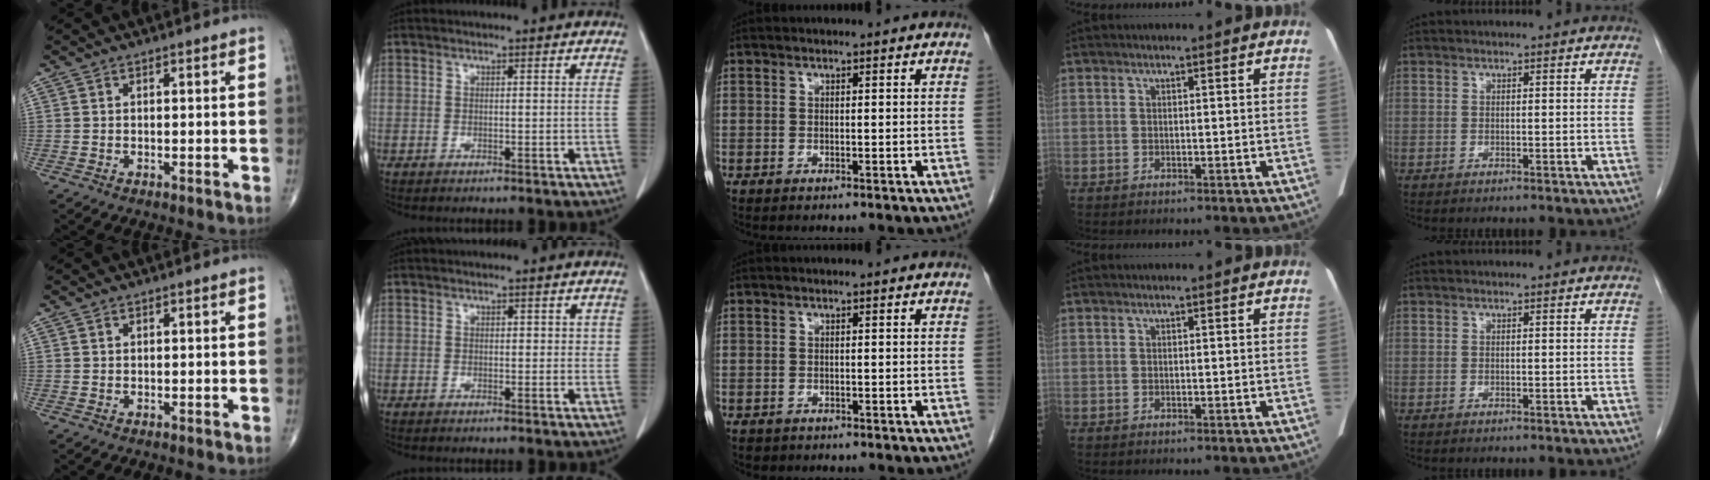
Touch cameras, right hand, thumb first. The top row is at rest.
{"index": {"total": 1.6, "force": [0.6, 1.2, 0.9], "torque": [-0.004, 0.003, 0.006]}, "middle": {"total": 0.9, "force": [-0.6, 0.7, 0.0], "torque": [-0.011, 0.002, -0.004]}}